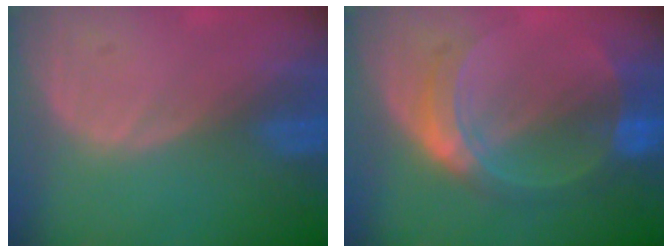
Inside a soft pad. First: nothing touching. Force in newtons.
{"total": 7.1, "press": 7.1, "slide": 0.4}